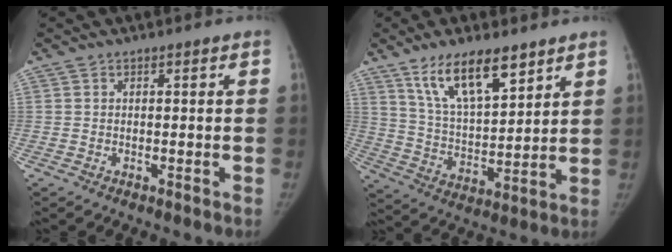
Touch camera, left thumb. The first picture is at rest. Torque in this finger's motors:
{"motor_torque": [0.20, 0.22, 1.41, -1.36, 0.10]}